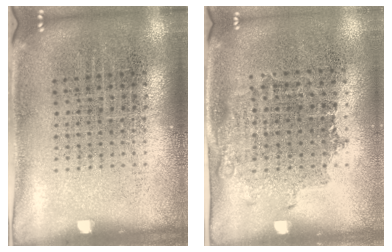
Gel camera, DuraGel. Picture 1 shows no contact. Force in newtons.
{"total": 1.0, "press": 0.9, "slide": 0.6}